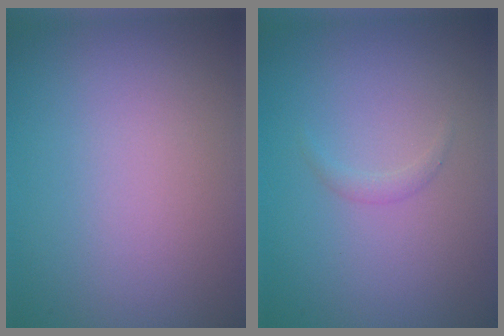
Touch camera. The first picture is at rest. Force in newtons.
{"total": 0.8, "press": 0.8, "slide": 0.1}